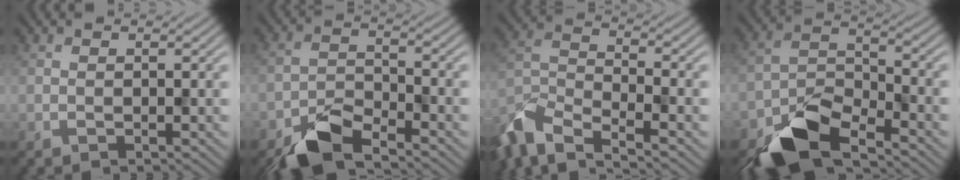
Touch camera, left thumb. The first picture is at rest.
{"total": 6.4, "force": [-5.1, 2.1, 3.4], "torque": [-0.060, -0.004, -0.104]}
{"total": 9.5, "force": [-7.1, 2.9, 5.6], "torque": [-0.122, -0.015, -0.154]}
{"total": 9.8, "force": [-7.2, 3.9, 5.4], "torque": [-0.094, -0.008, -0.149]}